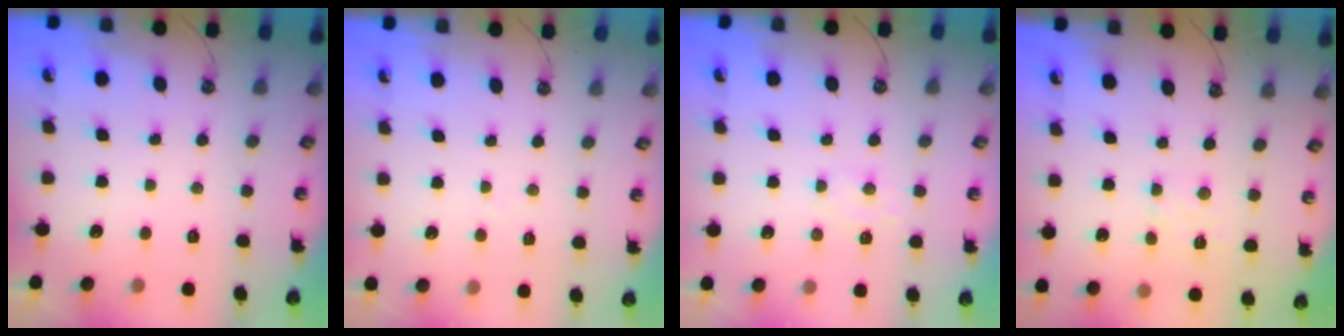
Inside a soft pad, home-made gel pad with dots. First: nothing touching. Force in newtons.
{"total": 2.6, "press": 2.6, "slide": 0.4}
{"total": 5.8, "press": 5.7, "slide": 0.7}
{"total": 2.4, "press": 2.4, "slide": 0.6}